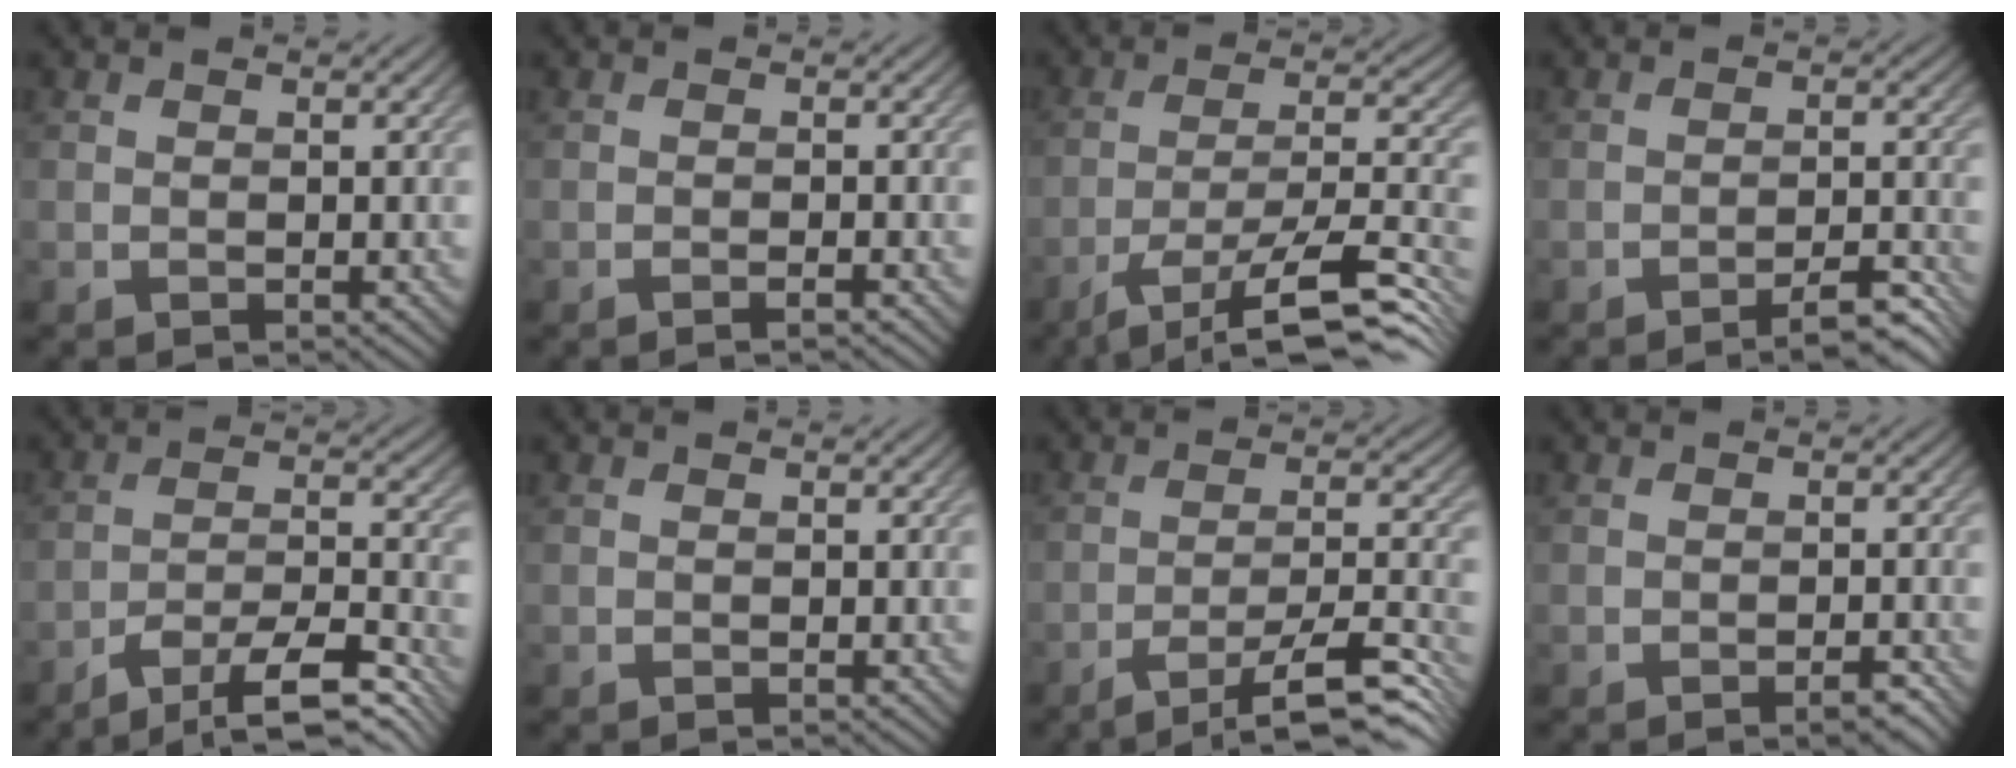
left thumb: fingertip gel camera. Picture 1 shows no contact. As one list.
[{"total": 1.2, "force": [-0.8, 0.1, 0.9], "torque": [-0.012, 0.003, -0.020]}, {"total": 13.8, "force": [-9.2, 3.5, 9.6], "torque": [-0.173, -0.005, -0.146]}, {"total": 4.9, "force": [-3.6, 0.8, 3.3], "torque": [-0.047, 0.008, -0.054]}, {"total": 10.7, "force": [-8.2, 2.4, 6.5], "torque": [-0.130, 0.002, -0.130]}, {"total": 0.0}, {"total": 10.5, "force": [-7.3, 1.8, 7.4], "torque": [-0.134, 0.007, -0.115]}, {"total": 1.8, "force": [-1.2, 0.4, 1.3], "torque": [-0.017, 0.002, -0.018]}]